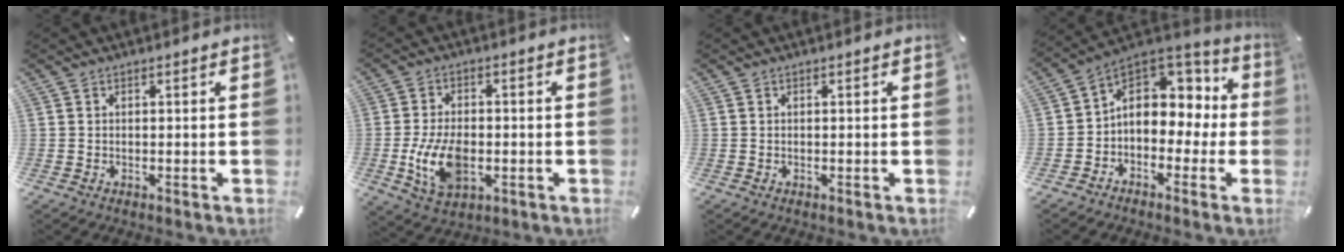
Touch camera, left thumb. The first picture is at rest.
{"total": 10.6, "force": [-2.2, 6.5, 8.0], "torque": [-0.181, 0.000, -0.038]}
{"total": 0.0}
{"total": 10.3, "force": [1.4, 8.6, 5.5], "torque": [-0.088, -0.011, 0.029]}